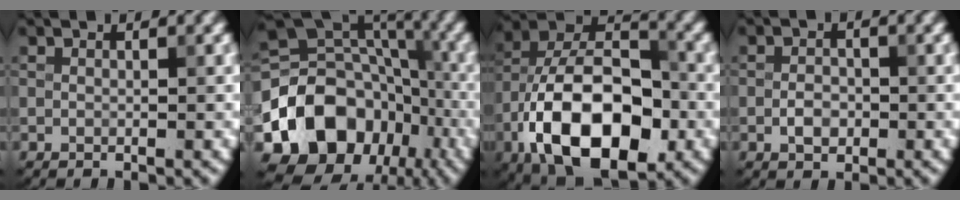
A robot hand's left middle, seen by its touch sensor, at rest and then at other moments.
{"total": 12.9, "force": [-5.3, 10.0, 6.3], "torque": [-0.119, -0.002, -0.094]}
{"total": 14.8, "force": [-5.6, 8.0, 11.1], "torque": [-0.175, -0.001, -0.105]}
{"total": 1.9, "force": [-0.6, 1.3, 1.3], "torque": [-0.024, 0.003, -0.015]}